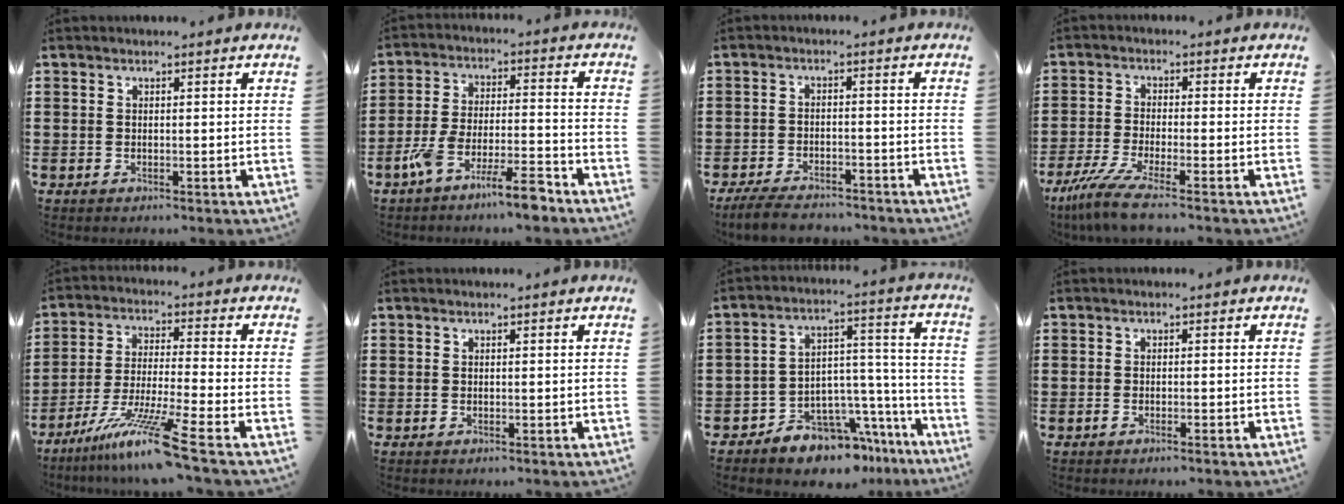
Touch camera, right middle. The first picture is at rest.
{"total": 9.0, "force": [-7.0, 1.0, 5.5], "torque": [-0.119, 0.001, -0.138]}
{"total": 4.9, "force": [-4.5, 1.0, 1.6], "torque": [-0.039, -0.002, -0.089]}
{"total": 6.0, "force": [-4.6, 0.3, 3.8], "torque": [-0.097, -0.024, -0.093]}
{"total": 11.1, "force": [-8.0, -0.4, 7.7], "torque": [-0.150, -0.009, -0.155]}
{"total": 0.0}
{"total": 8.5, "force": [-7.7, 3.3, 1.5], "torque": [-0.022, 0.016, -0.141]}
{"total": 0.7, "force": [-0.6, 0.0, 0.4], "torque": [-0.009, -0.003, -0.011]}